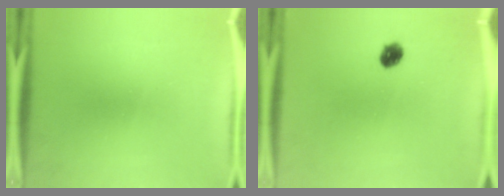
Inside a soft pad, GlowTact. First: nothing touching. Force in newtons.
{"total": 3.2}